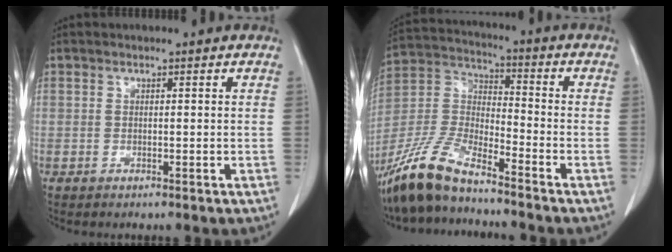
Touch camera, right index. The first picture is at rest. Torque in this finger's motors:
{"motor_torque": [0.78, -0.67, 0.44, 0.12]}